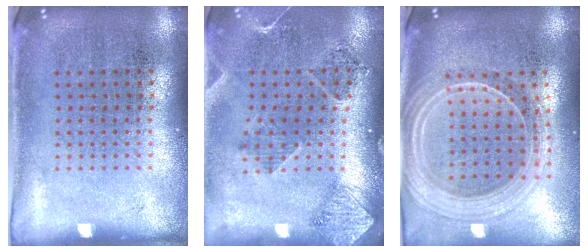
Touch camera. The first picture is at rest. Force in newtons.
{"total": 1.6, "press": 1.5, "slide": 0.6}
{"total": 2.5, "press": 2.1, "slide": 1.2}